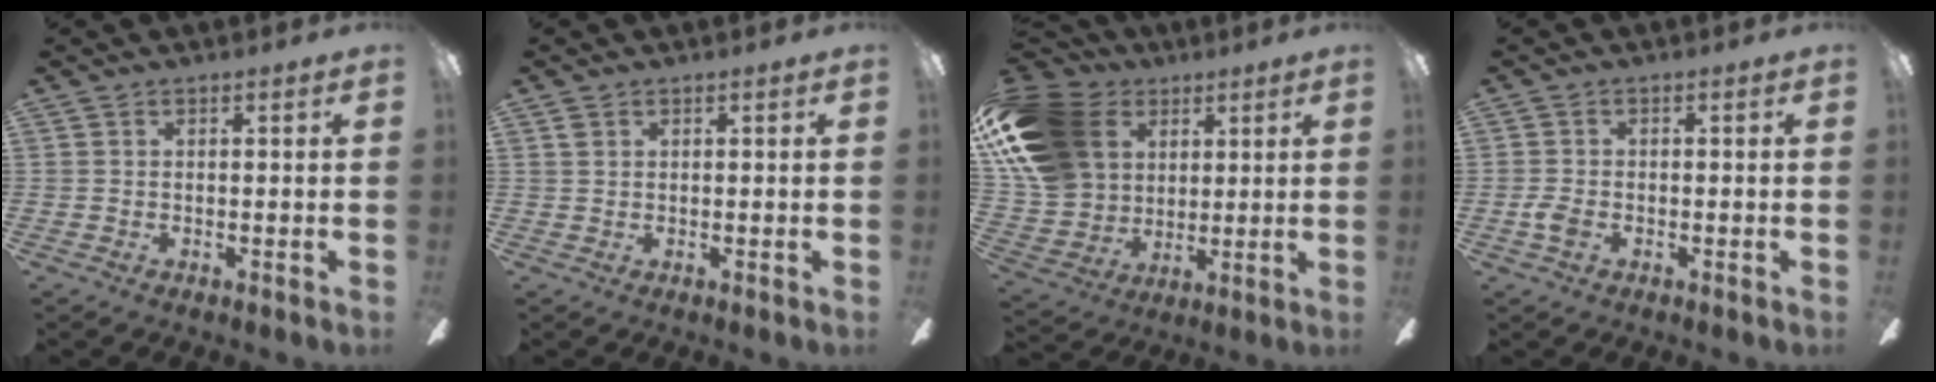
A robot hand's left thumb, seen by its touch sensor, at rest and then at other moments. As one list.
[{"total": 0.7, "force": [0.4, 0.6, 0.2], "torque": [0.003, -0.003, 0.006]}, {"total": 23.2, "force": [8.4, 17.4, 12.8], "torque": [-0.270, -0.022, 0.161]}, {"total": 2.9, "force": [-1.2, 1.7, 2.1], "torque": [-0.048, 0.000, -0.024]}]